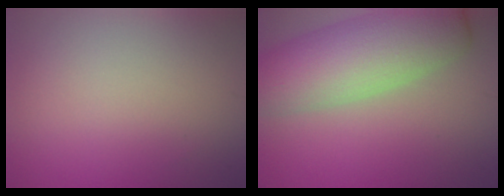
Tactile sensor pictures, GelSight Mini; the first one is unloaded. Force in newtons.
{"total": 9.1, "press": 9.1, "slide": 0.4}